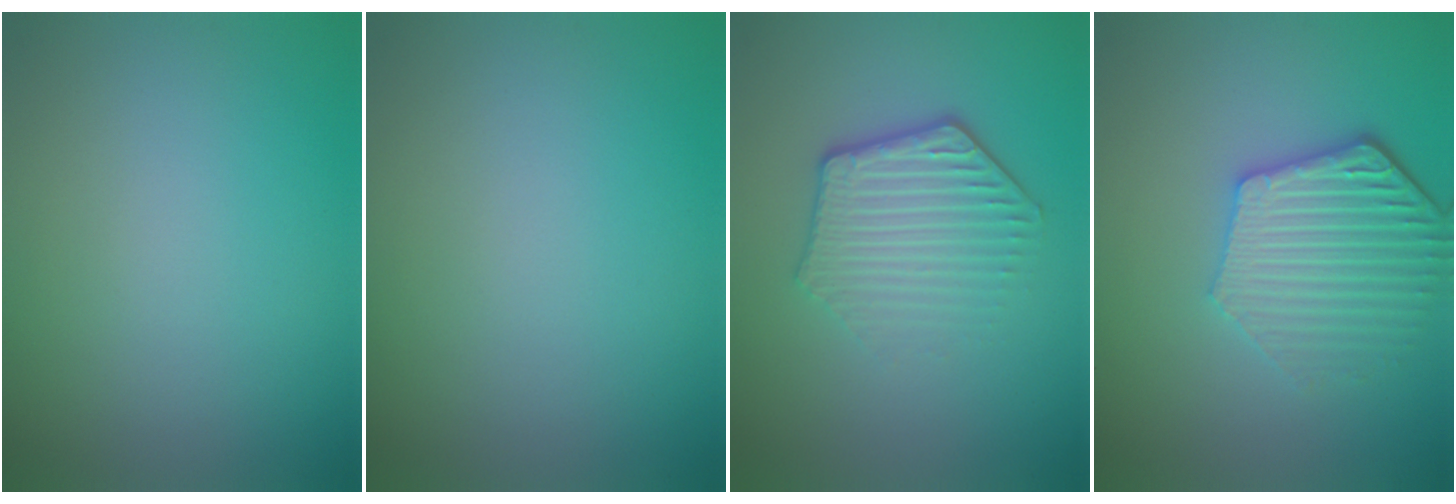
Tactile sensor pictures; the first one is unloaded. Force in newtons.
{"total": 0.0}
{"total": 4.1, "press": 3.4, "slide": 2.3}
{"total": 5.1, "press": 4.2, "slide": 2.9}